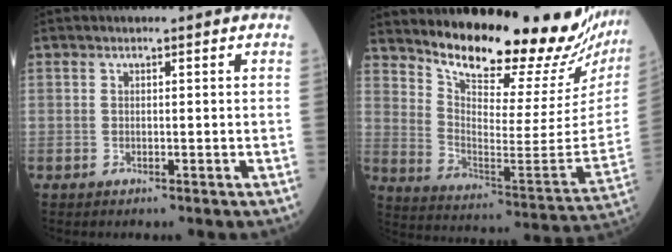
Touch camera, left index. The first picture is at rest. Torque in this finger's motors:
{"motor_torque": [1.12, -1.02, 0.63, 0.10]}